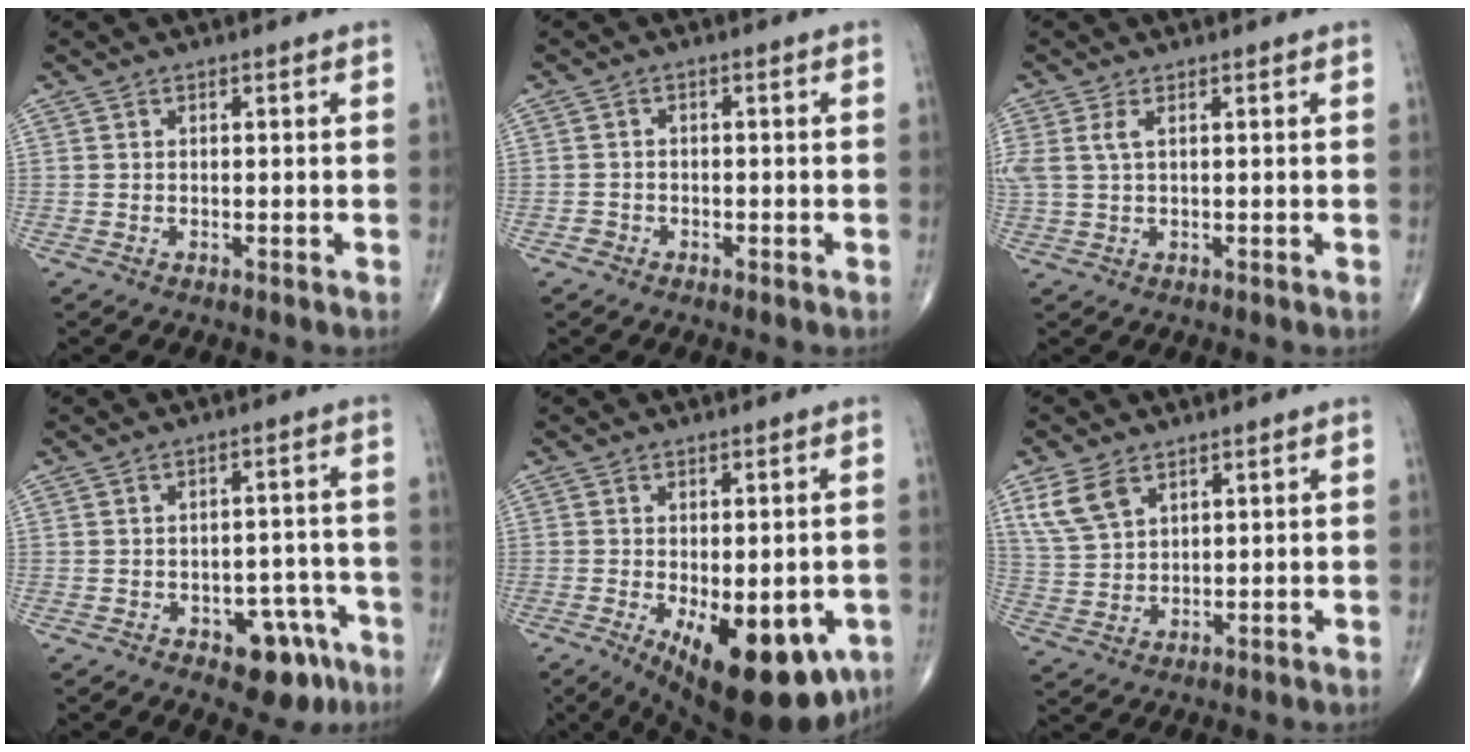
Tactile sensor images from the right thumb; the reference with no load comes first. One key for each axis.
{"total": 1.6, "fx": -1.0, "fy": 1.3, "fz": 0.0, "tx": 0.003, "ty": 0.006, "tz": -0.024}
{"total": 3.9, "fx": 1.2, "fy": 1.7, "fz": 3.3, "tx": -0.098, "ty": 0.015, "tz": 0.032}
{"total": 8.6, "fx": -4.7, "fy": 4.8, "fz": 5.3, "tx": -0.031, "ty": 0.039, "tz": -0.054}
{"total": 17.9, "fx": -7.0, "fy": 7.9, "fz": 14.4, "tx": -0.164, "ty": -0.013, "tz": -0.084}
{"total": 7.0, "fx": 4.0, "fy": 4.2, "fz": 4.1, "tx": -0.076, "ty": -0.010, "tz": 0.090}